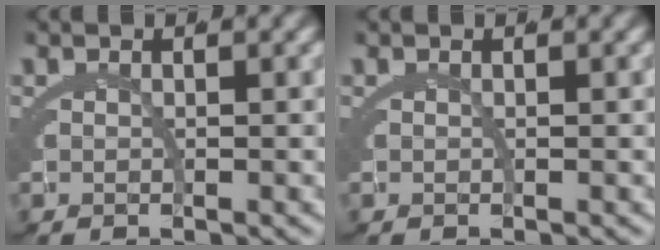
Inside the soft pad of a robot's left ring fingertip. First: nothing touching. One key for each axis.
{"total": 0.0}